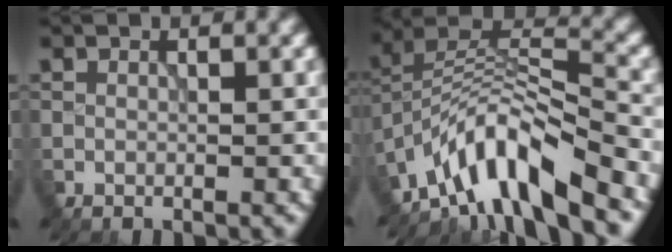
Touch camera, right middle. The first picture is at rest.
{"total": 9.4, "force": [-6.5, 2.8, 6.2], "torque": [-0.095, 0.008, -0.126]}